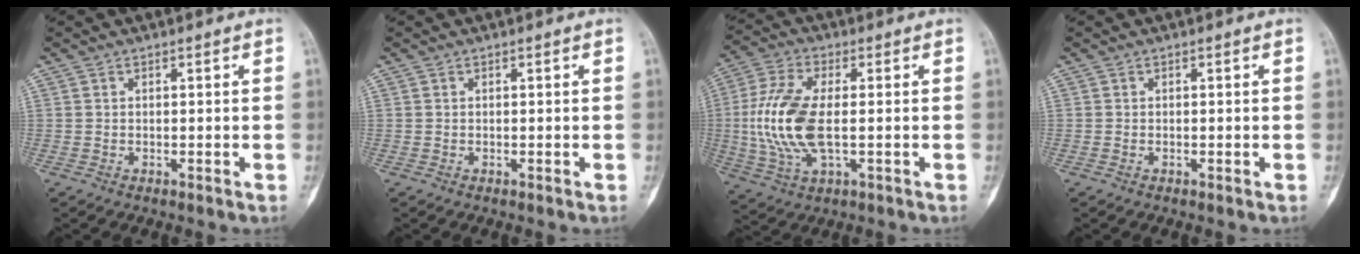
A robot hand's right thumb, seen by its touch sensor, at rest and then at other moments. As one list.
[{"total": 0.0}, {"total": 13.7, "force": [-0.6, 6.3, 12.1], "torque": [-0.269, 0.003, -0.010]}, {"total": 0.0}]